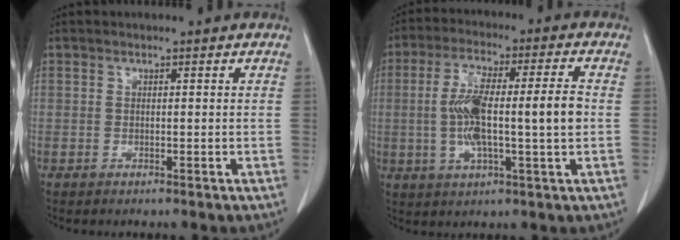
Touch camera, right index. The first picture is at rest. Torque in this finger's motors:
{"motor_torque": [0.83, -0.02, 0.39, 0.21]}